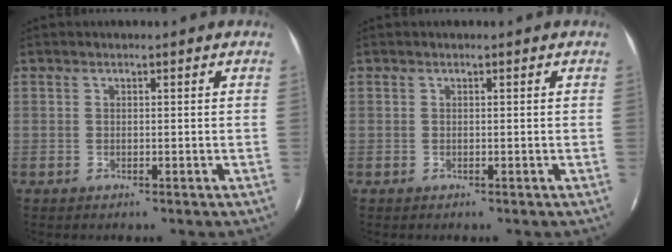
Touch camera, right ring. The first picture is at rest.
{"total": 0.0}